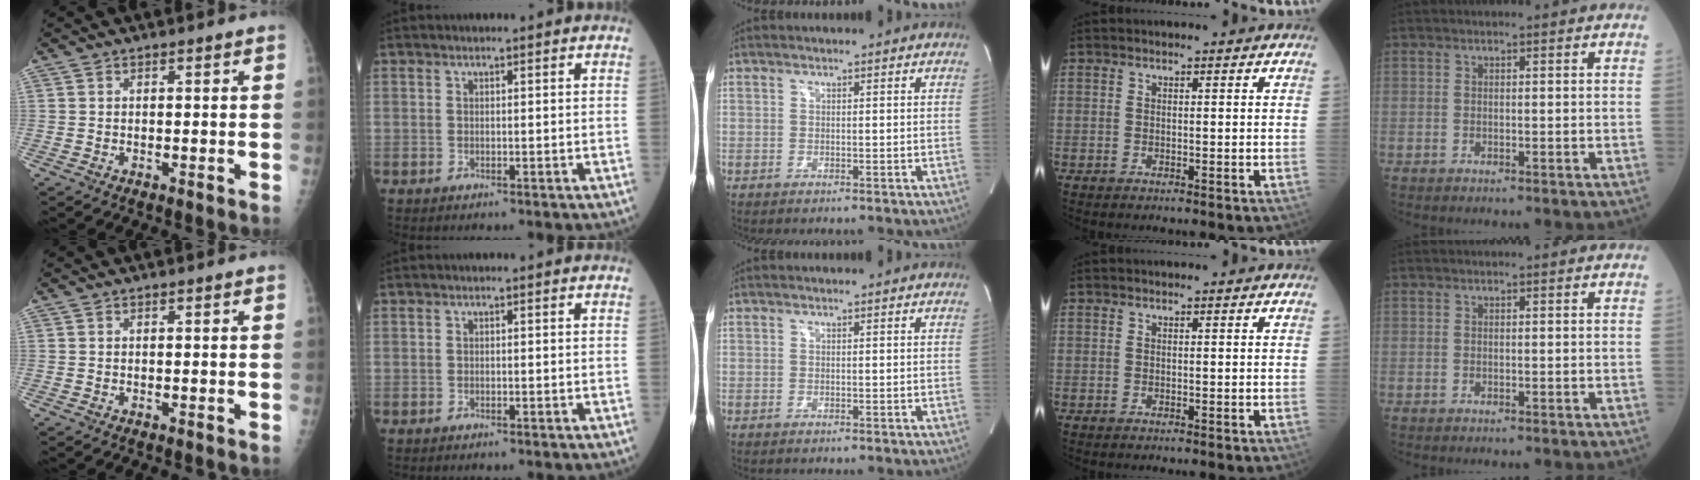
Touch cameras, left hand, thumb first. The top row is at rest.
{}